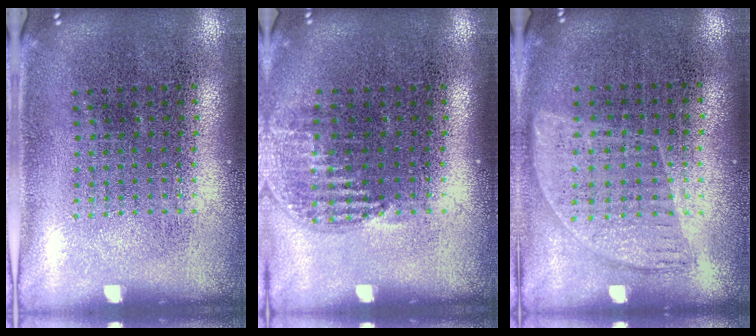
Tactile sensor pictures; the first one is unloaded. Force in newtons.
{"total": 1.1, "press": 1.0, "slide": 0.4}
{"total": 0.9, "press": 0.8, "slide": 0.5}